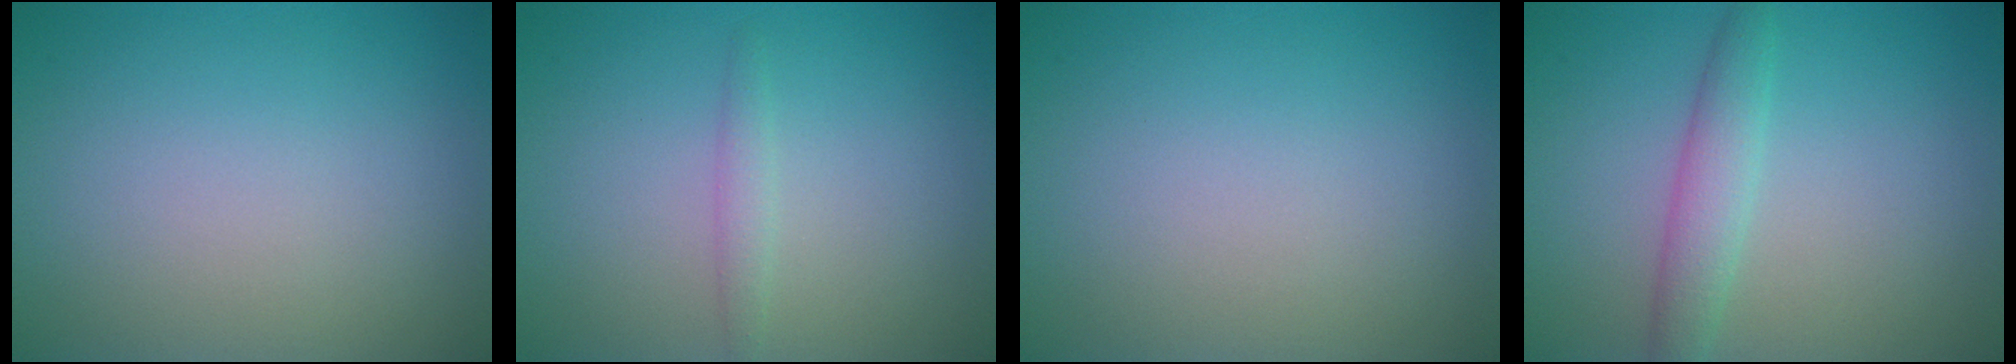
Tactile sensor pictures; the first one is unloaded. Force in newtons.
{"total": 1.1, "press": 1.1, "slide": 0.0}
{"total": 0.0}
{"total": 2.7, "press": 2.7, "slide": 0.2}